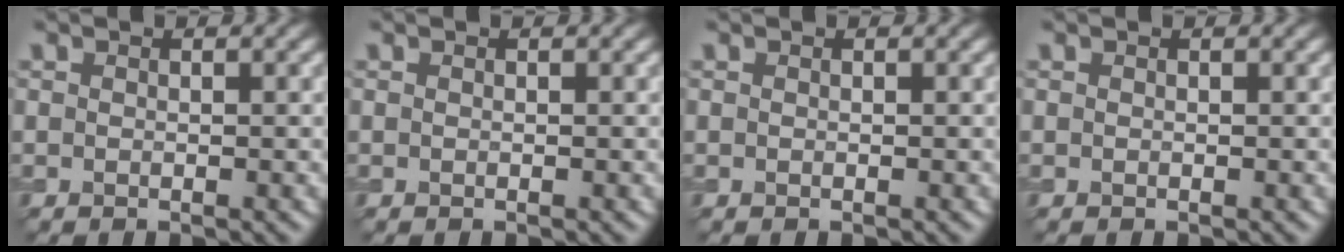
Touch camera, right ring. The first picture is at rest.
{"total": 0.0}
{"total": 0.0}
{"total": 0.0}